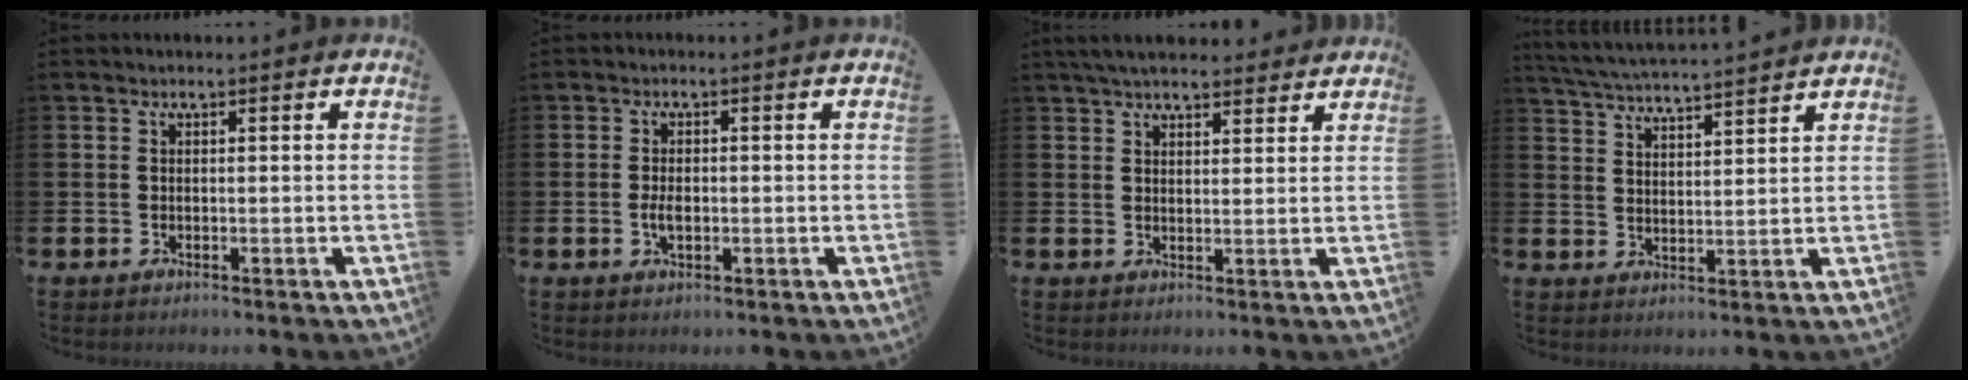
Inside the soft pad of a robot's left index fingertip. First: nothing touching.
{"total": 2.3, "force": [-0.4, 1.2, 1.9], "torque": [-0.032, 0.001, -0.008]}
{"total": 4.4, "force": [4.1, 1.0, 1.1], "torque": [-0.027, -0.012, 0.076]}
{"total": 5.0, "force": [5.0, -0.2, 0.7], "torque": [-0.035, -0.033, 0.088]}